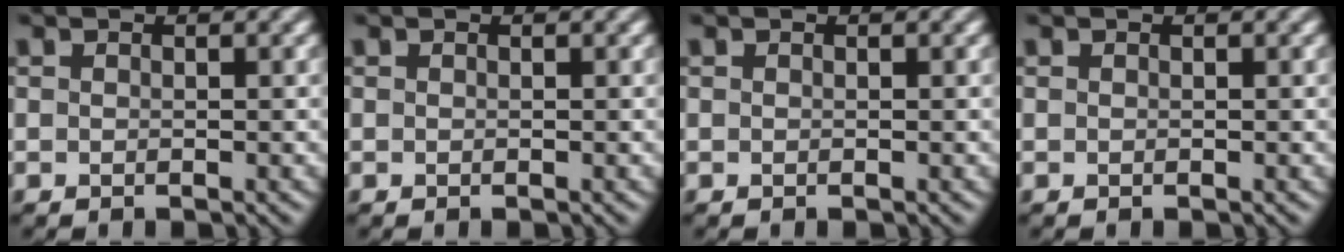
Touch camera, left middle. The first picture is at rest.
{"total": 0.0}
{"total": 0.0}
{"total": 0.0}